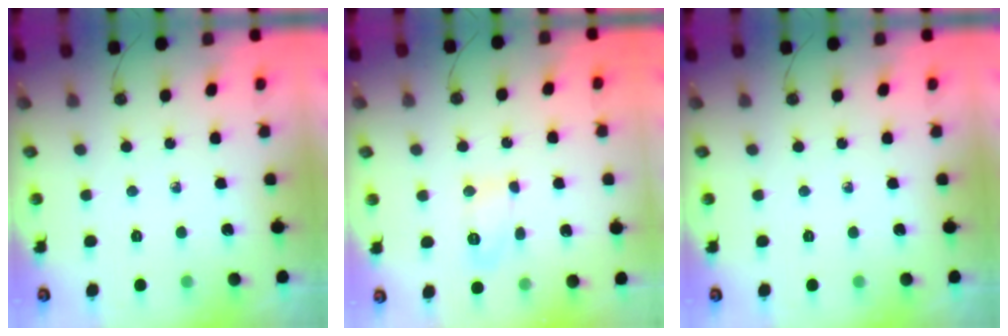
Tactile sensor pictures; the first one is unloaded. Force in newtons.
{"total": 6.3, "press": 6.3, "slide": 0.2}
{"total": 0.0}